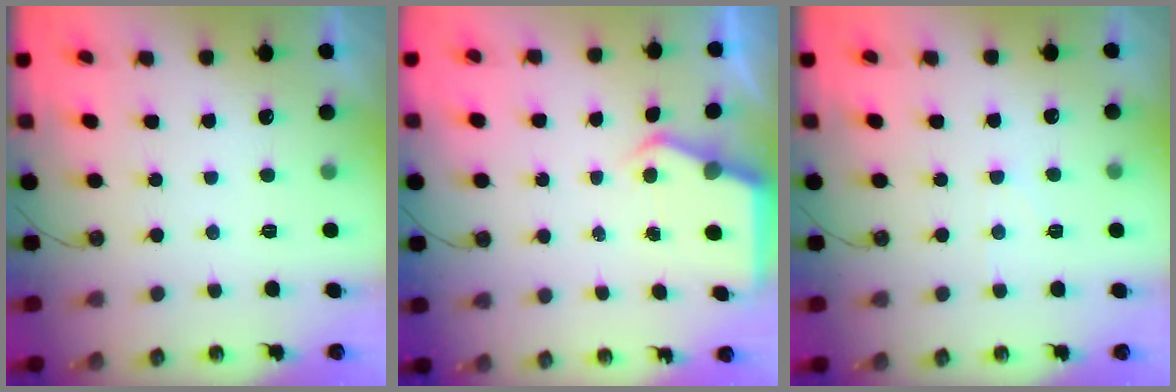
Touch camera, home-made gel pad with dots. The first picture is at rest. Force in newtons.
{"total": 3.9, "press": 3.9, "slide": 0.5}
{"total": 2.9, "press": 2.9, "slide": 0.5}